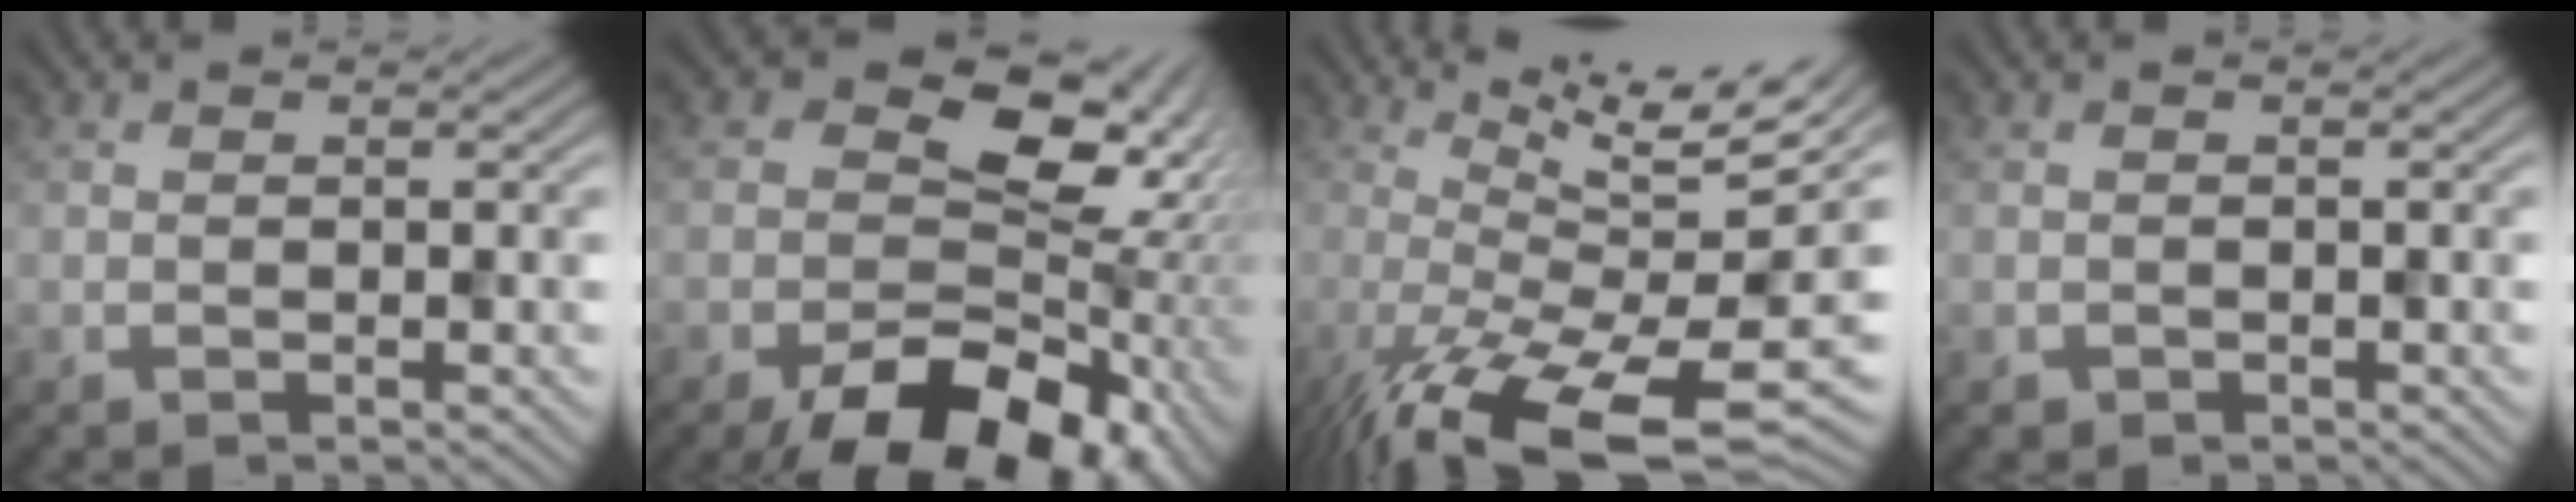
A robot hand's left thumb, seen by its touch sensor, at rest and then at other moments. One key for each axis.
{"total": 17.4, "fx": -4.9, "fy": 11.7, "fz": 11.9, "tx": -0.148, "ty": -0.027, "tz": -0.060}
{"total": 13.1, "fx": -1.3, "fy": 2.7, "fz": 12.8, "tx": -0.211, "ty": -0.003, "tz": -0.005}
{"total": 0.6, "fx": -0.4, "fy": 0.5, "fz": 0.0, "tx": -0.002, "ty": -0.003, "tz": -0.009}